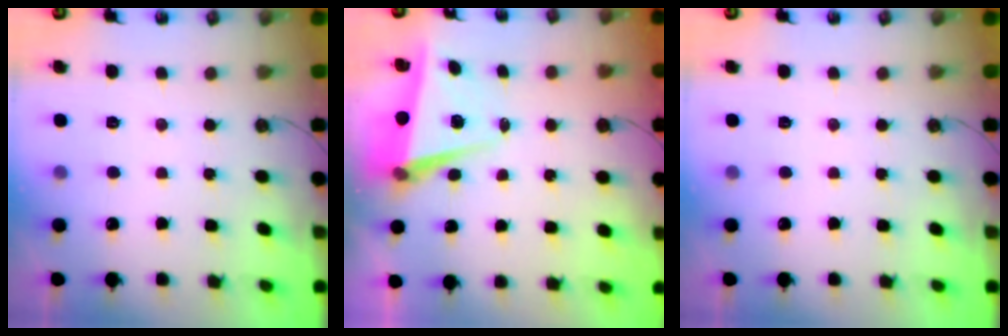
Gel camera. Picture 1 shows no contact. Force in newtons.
{"total": 5.6, "press": 5.1, "slide": 2.3}
{"total": 0.0}